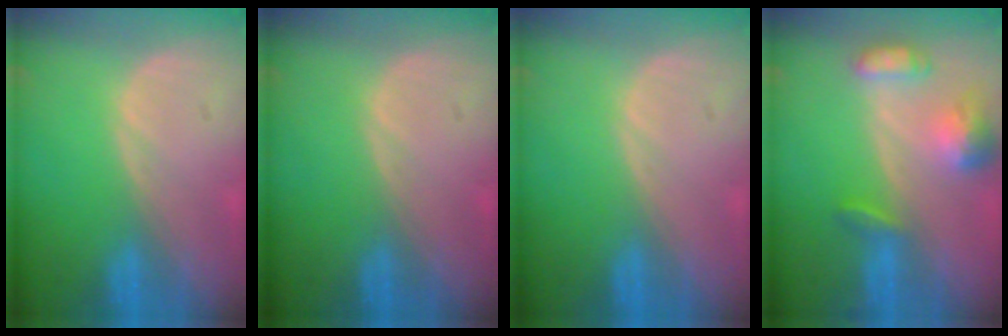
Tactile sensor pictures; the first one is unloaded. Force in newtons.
{"total": 0.0}
{"total": 0.0}
{"total": 6.8, "press": 6.4, "slide": 2.4}